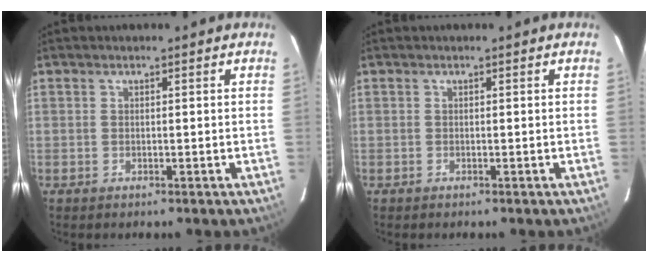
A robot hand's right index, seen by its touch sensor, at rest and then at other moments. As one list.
[{"total": 0.0}]